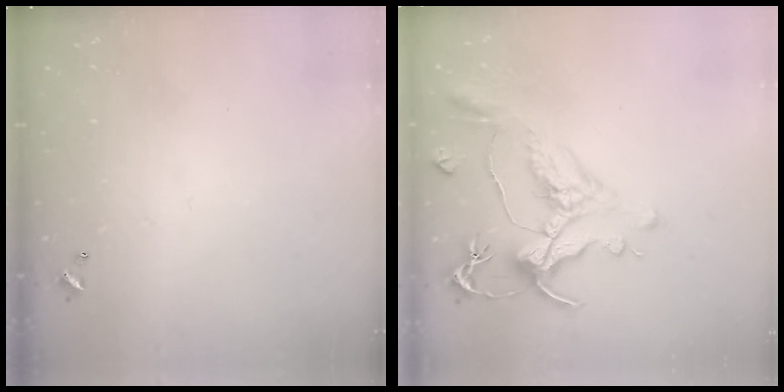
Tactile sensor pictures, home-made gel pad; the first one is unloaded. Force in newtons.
{"total": 1.5, "press": 0.4, "slide": 1.5}